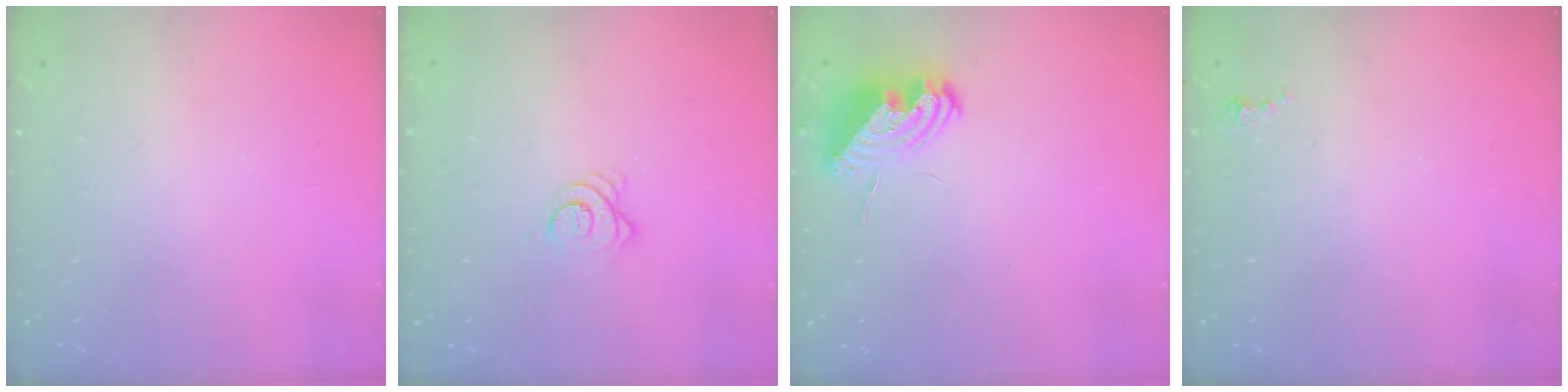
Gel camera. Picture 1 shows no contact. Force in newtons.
{"total": 3.8, "press": 3.8, "slide": 0.3}
{"total": 10.4, "press": 10.4, "slide": 0.8}
{"total": 2.3, "press": 2.3, "slide": 0.3}